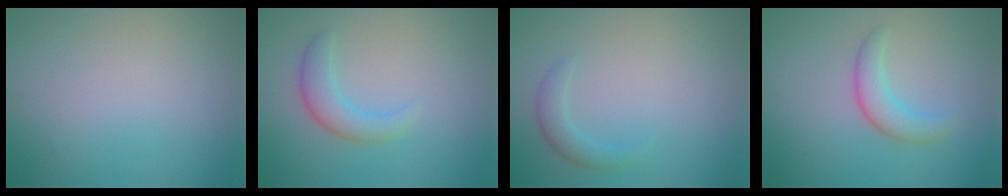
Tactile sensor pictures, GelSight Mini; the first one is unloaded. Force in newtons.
{"total": 2.5, "press": 2.5, "slide": 0.1}
{"total": 1.6, "press": 1.6, "slide": 0.1}
{"total": 2.7, "press": 2.7, "slide": 0.1}